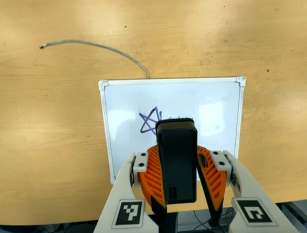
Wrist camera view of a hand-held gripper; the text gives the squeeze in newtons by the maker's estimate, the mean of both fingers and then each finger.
{"total": 9.6, "left": 9.9, "right": 9.4}